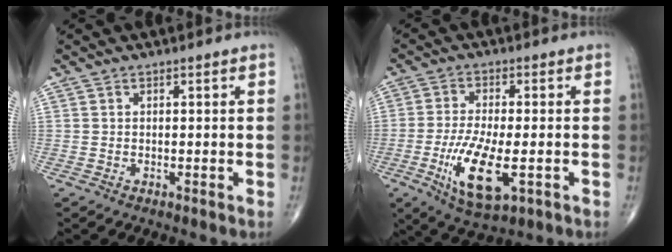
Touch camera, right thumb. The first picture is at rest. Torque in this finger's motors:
{"motor_torque": [0.78, 0.92, 0.64, 0.26, 0.09]}